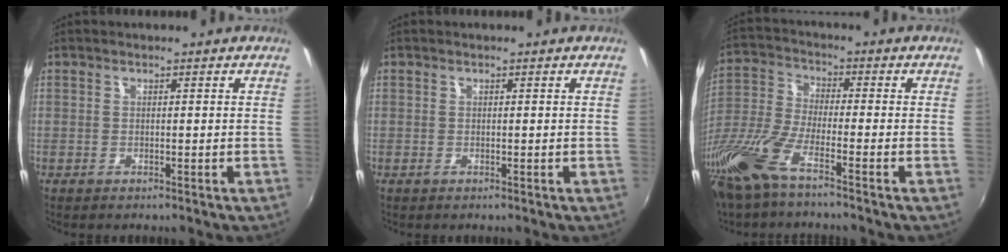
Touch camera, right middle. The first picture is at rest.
{"total": 0.0}
{"total": 12.7, "force": [-8.7, 2.1, 9.0], "torque": [-0.205, -0.031, -0.175]}